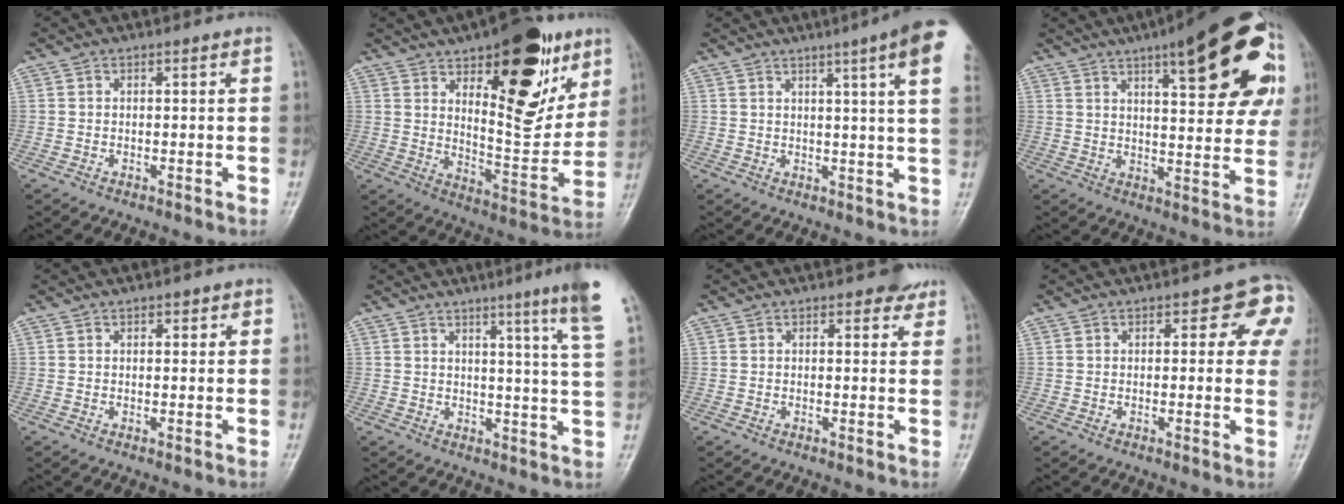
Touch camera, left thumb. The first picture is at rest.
{"total": 22.6, "force": [11.0, 9.6, 17.3], "torque": [-0.192, -0.056, 0.168]}
{"total": 12.6, "force": [6.8, 0.2, 10.6], "torque": [-0.134, -0.014, 0.070]}
{"total": 24.3, "force": [10.5, 7.6, 20.5], "torque": [-0.249, -0.008, 0.139]}
{"total": 1.6, "force": [0.7, 0.9, 1.0], "torque": [-0.004, -0.001, 0.009]}
{"total": 11.5, "force": [7.5, -0.8, 8.7], "torque": [-0.107, -0.041, 0.079]}
{"total": 2.2, "force": [1.7, 1.1, 0.7], "torque": [0.011, -0.008, 0.016]}
{"total": 6.9, "force": [2.8, 3.7, 5.0], "torque": [-0.004, -0.003, 0.020]}